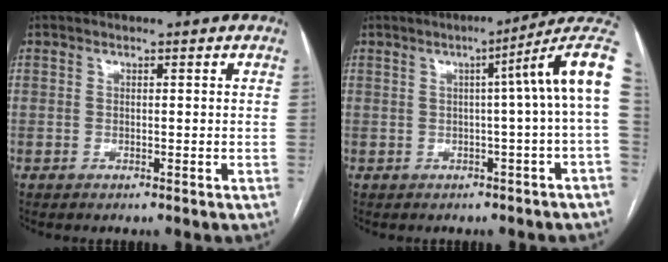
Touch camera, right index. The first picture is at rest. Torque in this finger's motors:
{"motor_torque": [1.21, 0.12, 0.40, 0.11]}